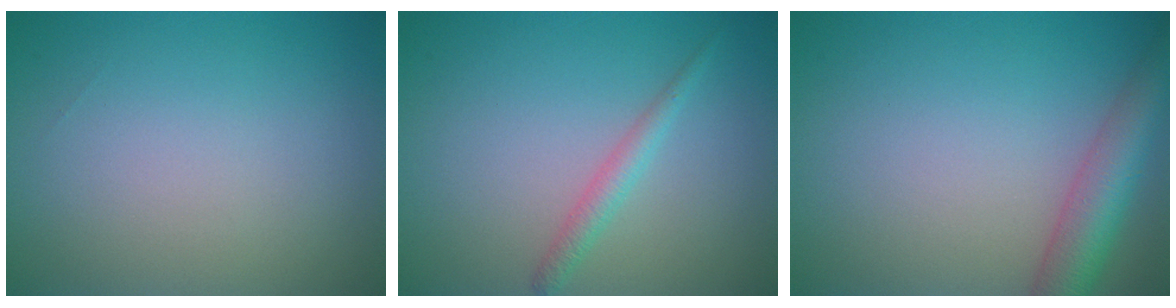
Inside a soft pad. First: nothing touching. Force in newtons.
{"total": 1.6, "press": 1.6, "slide": 0.0}
{"total": 5.0, "press": 5.0, "slide": 0.2}